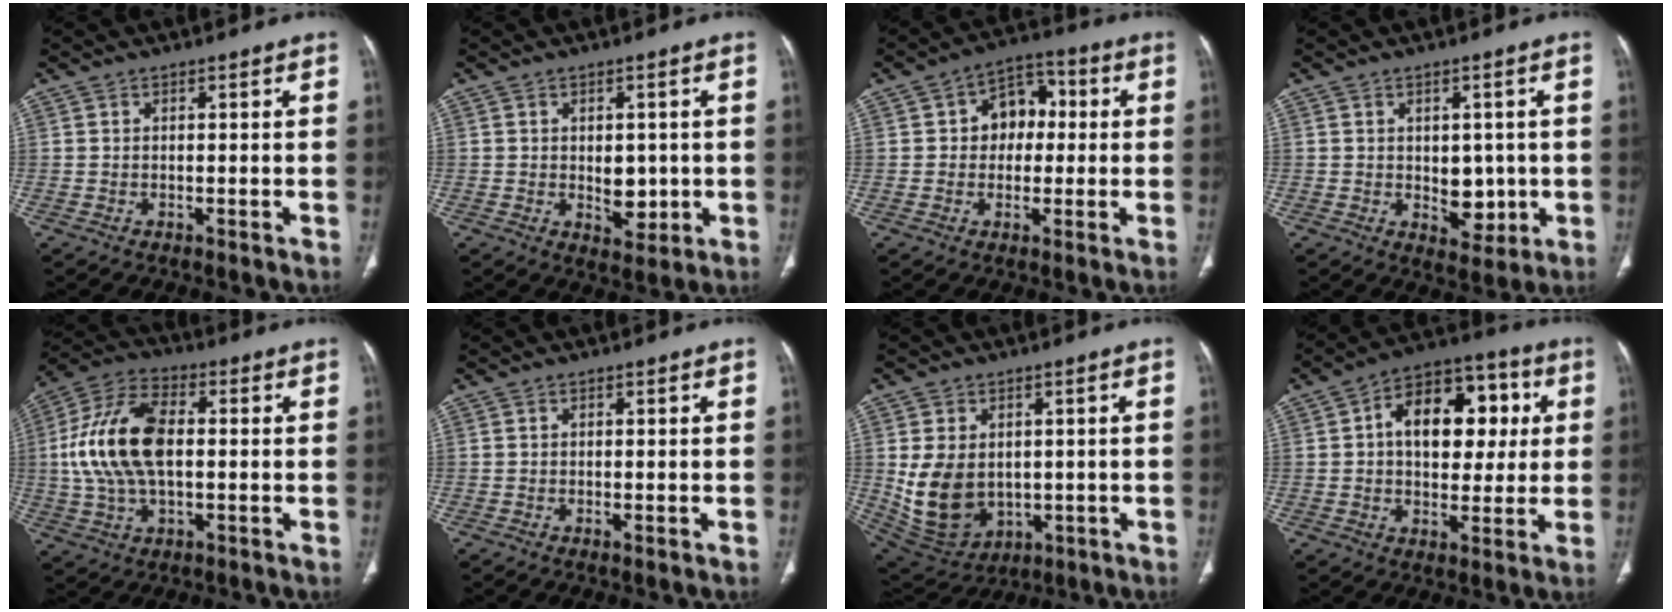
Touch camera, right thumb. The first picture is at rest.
{"total": 5.5, "force": [-0.3, 3.7, 4.1], "torque": [-0.032, -0.006, 0.008]}
{"total": 9.1, "force": [1.0, 6.8, 5.9], "torque": [-0.047, 0.024, 0.007]}
{"total": 6.3, "force": [-0.3, 4.5, 4.5], "torque": [-0.027, -0.008, 0.009]}
{"total": 16.2, "force": [0.7, 8.9, 13.6], "torque": [-0.275, 0.021, 0.010]}
{"total": 0.5, "force": [-0.1, 0.1, 0.5], "torque": [-0.014, -0.004, -0.002]}
{"total": 13.1, "force": [0.2, 9.9, 8.5], "torque": [-0.137, -0.008, 0.038]}
{"total": 17.4, "force": [3.2, 11.3, 12.8], "torque": [-0.146, 0.022, 0.044]}